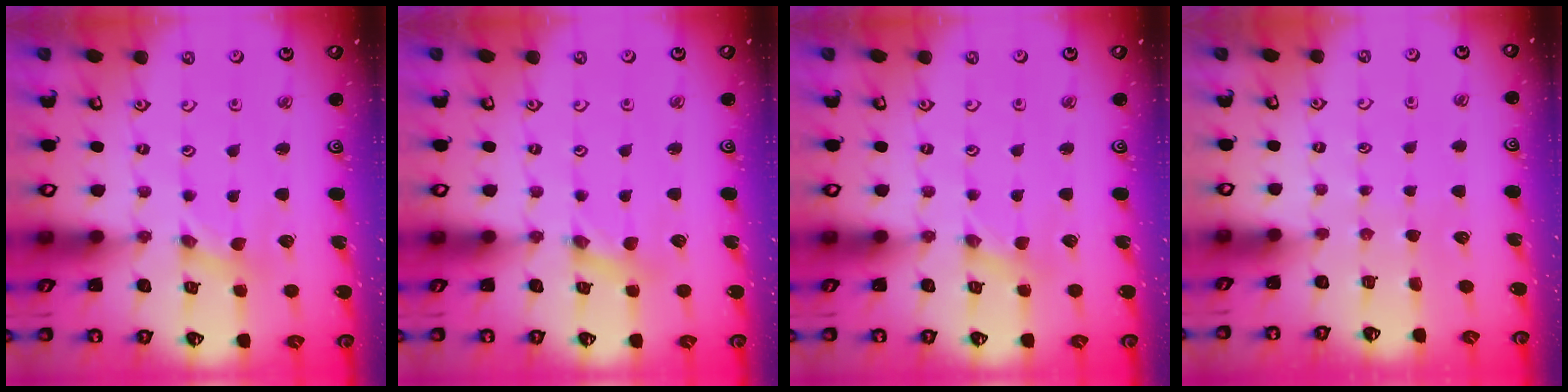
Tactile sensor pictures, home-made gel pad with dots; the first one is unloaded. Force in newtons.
{"total": 1.4, "press": 1.4, "slide": 0.2}
{"total": 0.0}
{"total": 0.0}